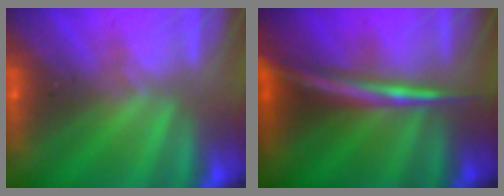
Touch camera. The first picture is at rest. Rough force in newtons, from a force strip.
{"total": 2.9}